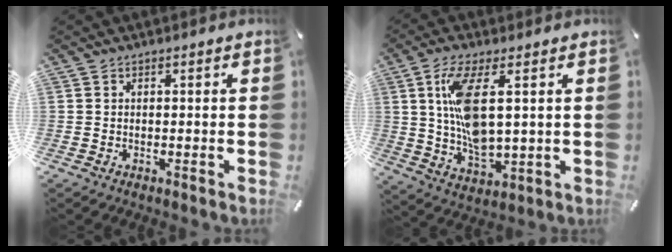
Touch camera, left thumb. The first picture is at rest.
{"total": 12.8, "force": [3.1, 5.5, 11.2], "torque": [-0.220, -0.011, 0.054]}